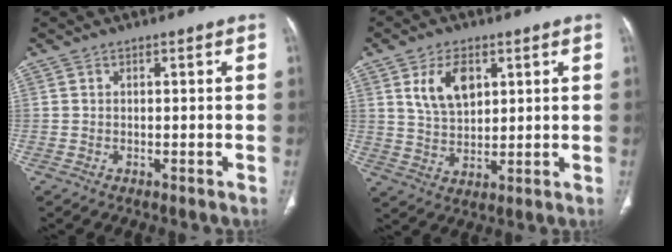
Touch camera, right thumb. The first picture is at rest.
{"total": 8.6, "force": [3.5, 5.1, 6.0], "torque": [-0.093, -0.015, 0.072]}